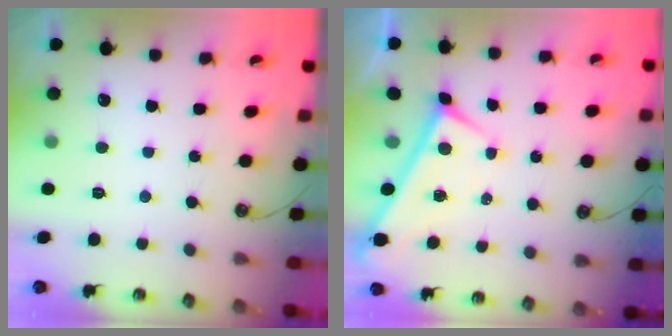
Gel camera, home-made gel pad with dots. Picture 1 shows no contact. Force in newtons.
{"total": 0.0}